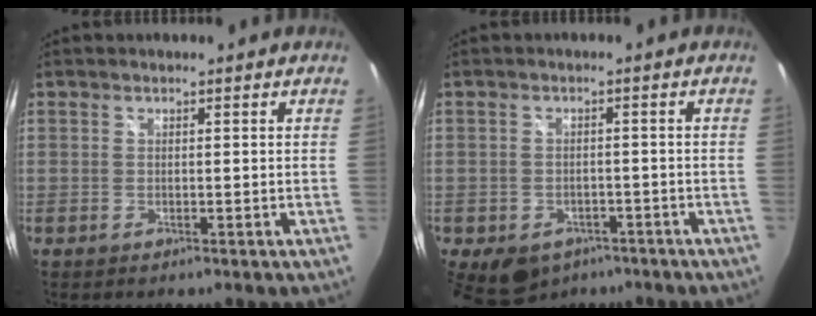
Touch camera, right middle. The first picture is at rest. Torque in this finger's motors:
{"motor_torque": [0.84, -1.30, 0.19, 0.13]}